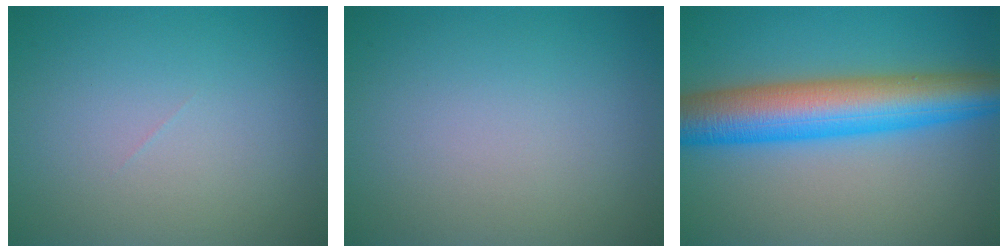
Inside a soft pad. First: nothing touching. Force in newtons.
{"total": 0.0}
{"total": 9.6, "press": 9.6, "slide": 0.3}